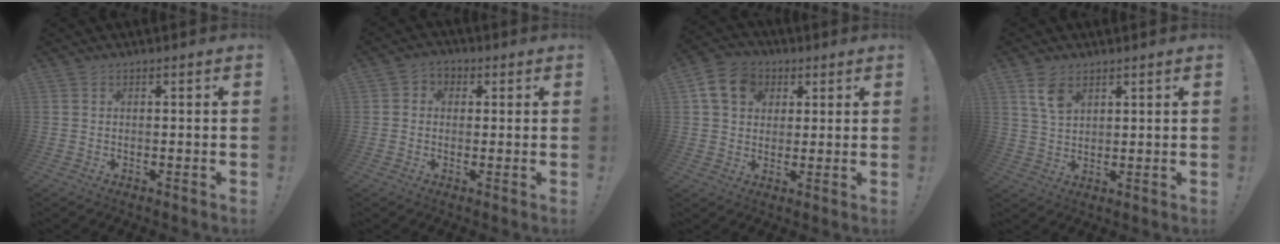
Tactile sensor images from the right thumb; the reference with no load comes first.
{"total": 3.5, "force": [-0.3, 3.2, 1.5], "torque": [-0.020, 0.008, -0.005]}
{"total": 11.5, "force": [4.2, 9.3, 5.2], "torque": [-0.078, -0.006, 0.086]}
{"total": 6.3, "force": [3.4, 3.6, 3.8], "torque": [-0.073, -0.012, 0.067]}